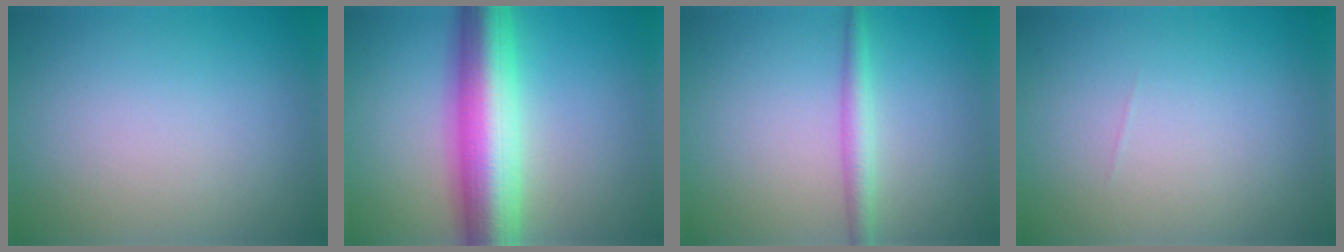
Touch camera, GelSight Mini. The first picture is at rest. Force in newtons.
{"total": 10.3, "press": 10.3, "slide": 0.2}
{"total": 2.1, "press": 2.1, "slide": 0.0}
{"total": 0.0}